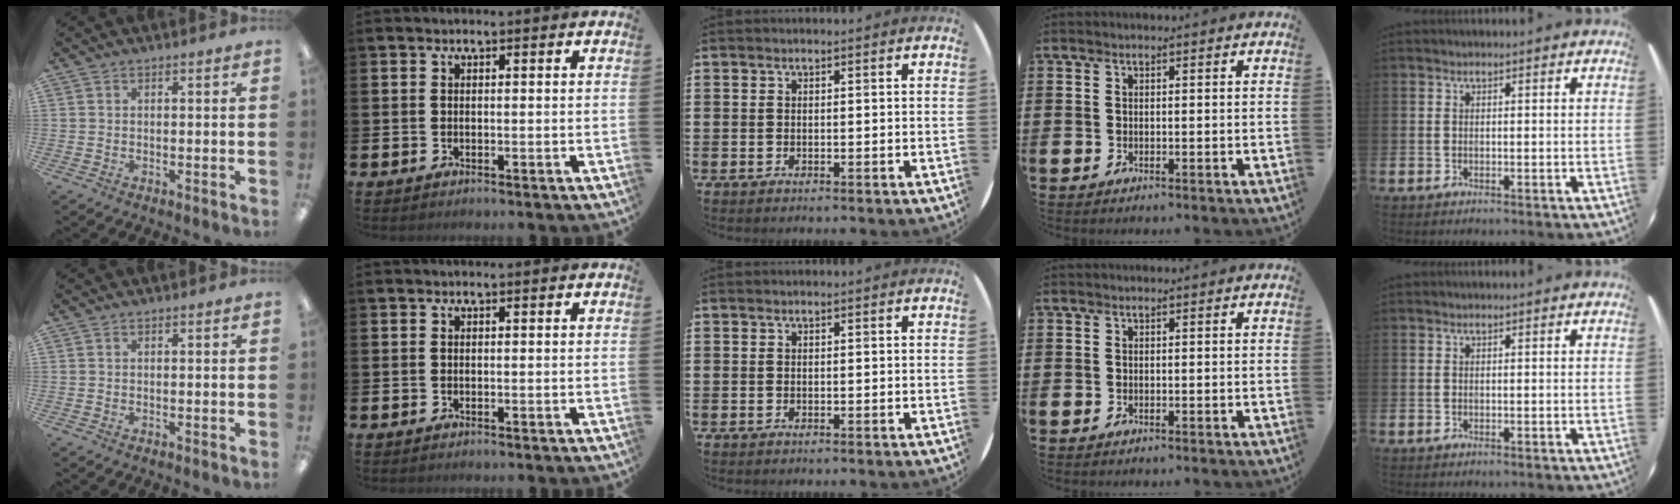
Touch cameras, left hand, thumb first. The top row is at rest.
{}